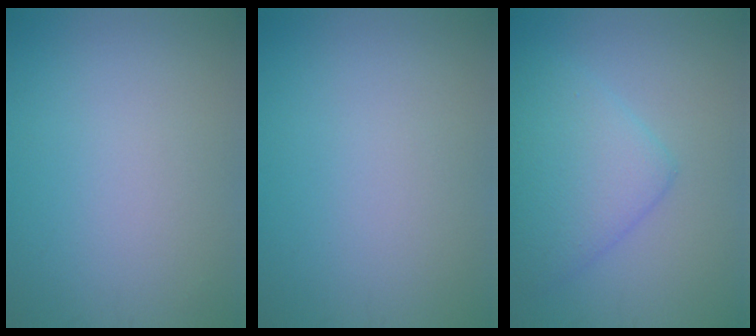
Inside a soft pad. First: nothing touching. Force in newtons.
{"total": 0.0}
{"total": 5.3, "press": 5.3, "slide": 0.2}